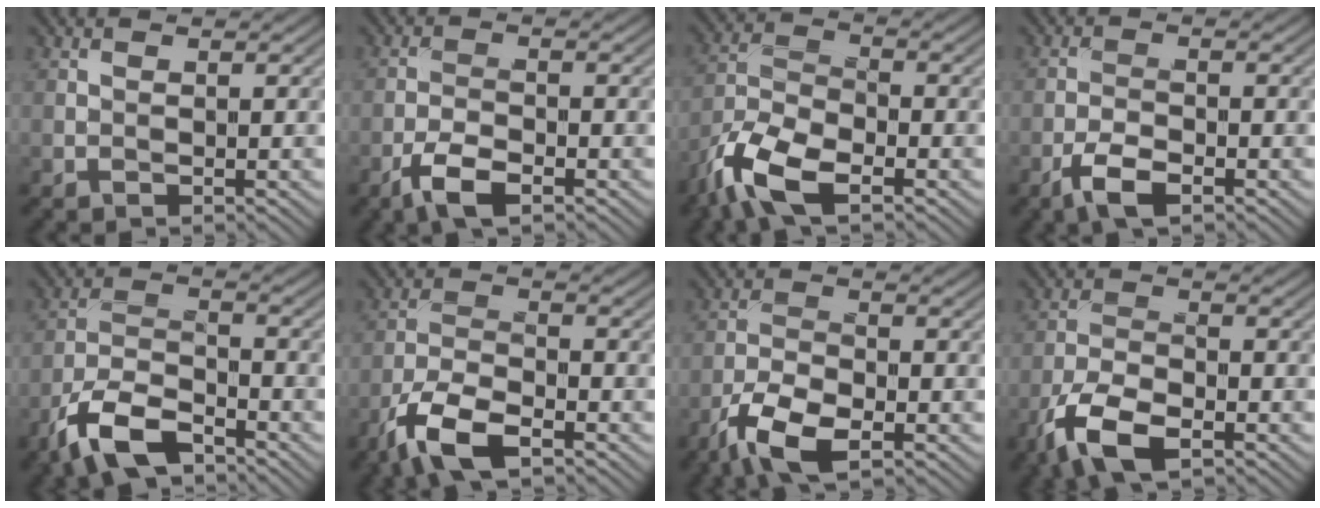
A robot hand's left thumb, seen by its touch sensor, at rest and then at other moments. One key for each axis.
{"total": 4.4, "fx": -2.7, "fy": 1.6, "fz": 3.1, "tx": -0.064, "ty": -0.002, "tz": -0.059}
{"total": 9.2, "fx": -5.9, "fy": 3.6, "fz": 6.1, "tx": -0.133, "ty": -0.013, "tz": -0.133}
{"total": 4.0, "fx": -2.5, "fy": 1.4, "fz": 2.8, "tx": -0.058, "ty": -0.002, "tz": -0.055}
{"total": 8.7, "fx": -6.0, "fy": 3.3, "fz": 5.3, "tx": -0.107, "ty": -0.007, "tz": -0.131}
{"total": 7.8, "fx": -5.0, "fy": 2.8, "fz": 5.3, "tx": -0.110, "ty": -0.004, "tz": -0.108}
{"total": 7.0, "fx": -4.2, "fy": 2.6, "fz": 4.9, "tx": -0.104, "ty": -0.004, "tz": -0.089}
{"total": 7.8, "fx": -4.6, "fy": 3.1, "fz": 5.4, "tx": -0.118, "ty": -0.007, "tz": -0.099}